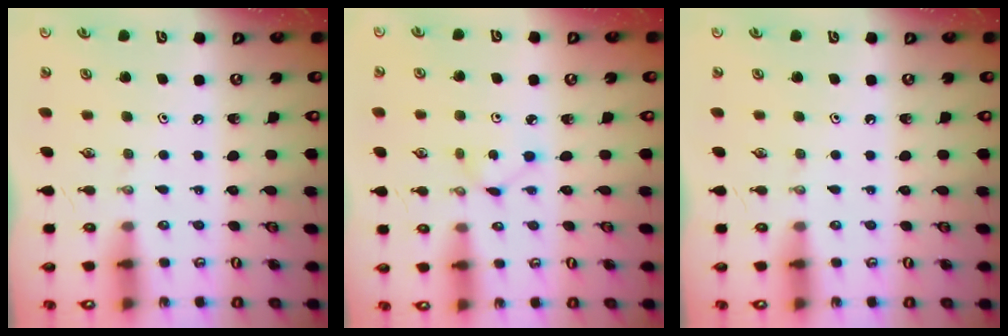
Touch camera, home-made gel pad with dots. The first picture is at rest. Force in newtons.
{"total": 2.8, "press": 2.8, "slide": 0.1}
{"total": 0.0}